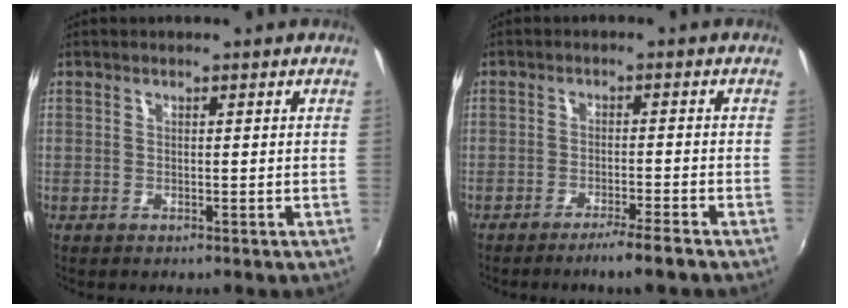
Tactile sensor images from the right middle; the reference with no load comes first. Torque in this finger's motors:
{"motor_torque": [0.01, -1.58, -0.02, 0.03]}